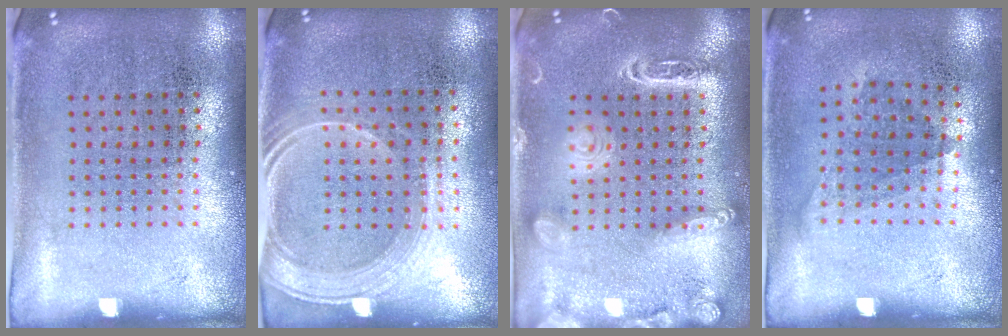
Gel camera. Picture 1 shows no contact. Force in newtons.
{"total": 1.6, "press": 1.4, "slide": 0.8}
{"total": 2.0, "press": 1.9, "slide": 0.1}
{"total": 1.1, "press": 0.8, "slide": 0.7}